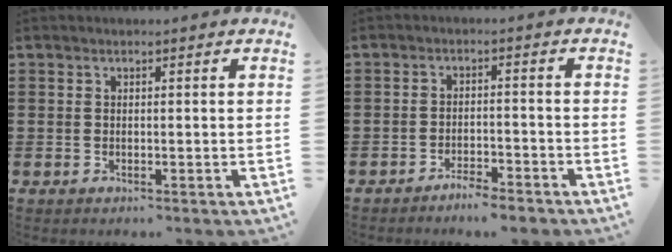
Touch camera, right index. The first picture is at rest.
{"total": 2.9, "force": [-2.9, 0.2, 0.7], "torque": [-0.016, 0.005, -0.058]}